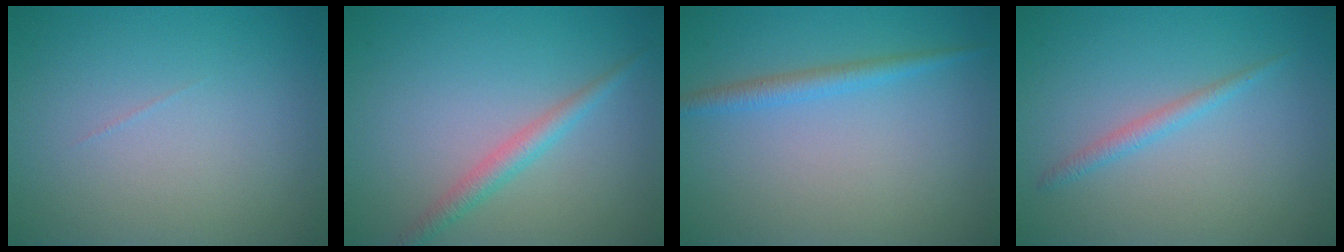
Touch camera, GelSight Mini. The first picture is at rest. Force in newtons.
{"total": 2.0, "press": 2.0, "slide": 0.1}
{"total": 1.8, "press": 1.8, "slide": 0.1}
{"total": 1.4, "press": 1.4, "slide": 0.0}